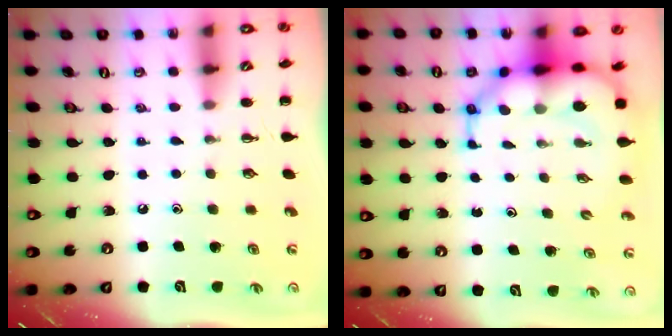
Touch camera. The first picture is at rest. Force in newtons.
{"total": 9.9, "press": 9.4, "slide": 2.9}